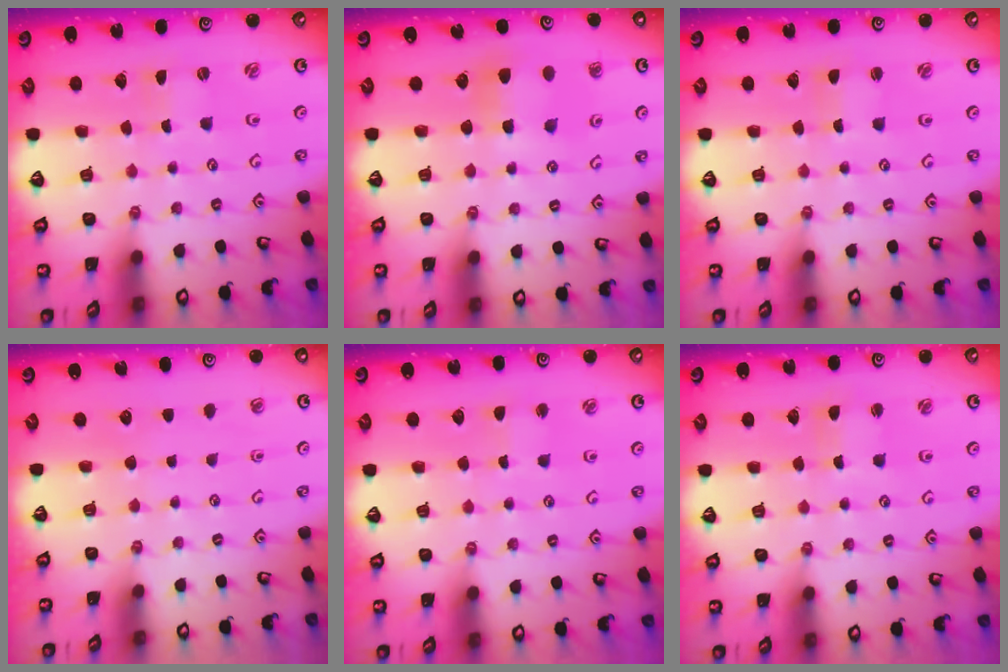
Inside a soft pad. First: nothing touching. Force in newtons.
{"total": 6.3, "press": 6.3, "slide": 0.4}
{"total": 1.0, "press": 1.0, "slide": 0.0}
{"total": 0.0}
{"total": 1.8, "press": 1.8, "slide": 0.4}
{"total": 1.5, "press": 1.5, "slide": 0.2}